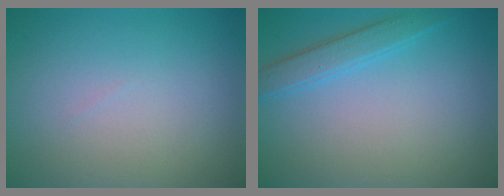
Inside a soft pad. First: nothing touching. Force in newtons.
{"total": 2.2, "press": 2.2, "slide": 0.2}